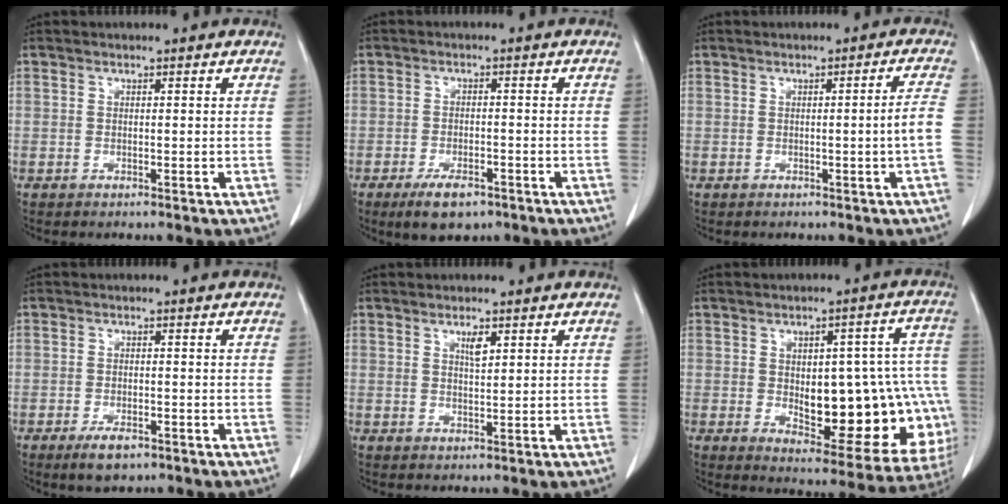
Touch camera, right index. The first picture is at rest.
{"total": 5.3, "force": [-3.5, 2.2, 3.4], "torque": [-0.062, -0.003, -0.052]}
{"total": 3.0, "force": [-0.8, -0.9, 2.8], "torque": [-0.037, -0.002, -0.010]}
{"total": 3.7, "force": [-2.4, 1.6, 2.4], "torque": [-0.045, -0.002, -0.033]}
{"total": 2.1, "force": [1.1, 0.5, 1.8], "torque": [-0.033, -0.002, 0.021]}
{"total": 21.9, "force": [-2.7, 8.4, 20.0], "torque": [-0.181, 0.031, -0.004]}